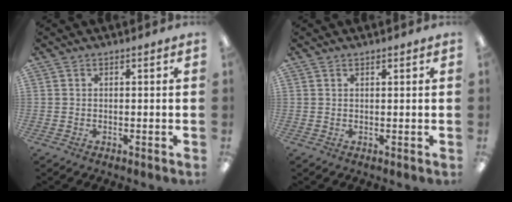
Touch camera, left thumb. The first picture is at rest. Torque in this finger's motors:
{"motor_torque": [-0.15, -0.05, -0.04, 0.16, -0.03]}